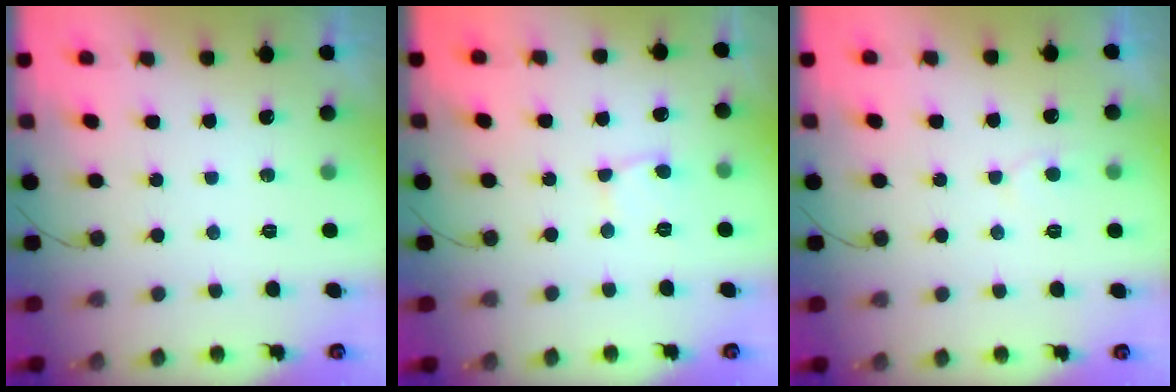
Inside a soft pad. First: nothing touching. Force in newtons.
{"total": 2.4, "press": 2.4, "slide": 0.1}
{"total": 5.0, "press": 5.0, "slide": 0.4}